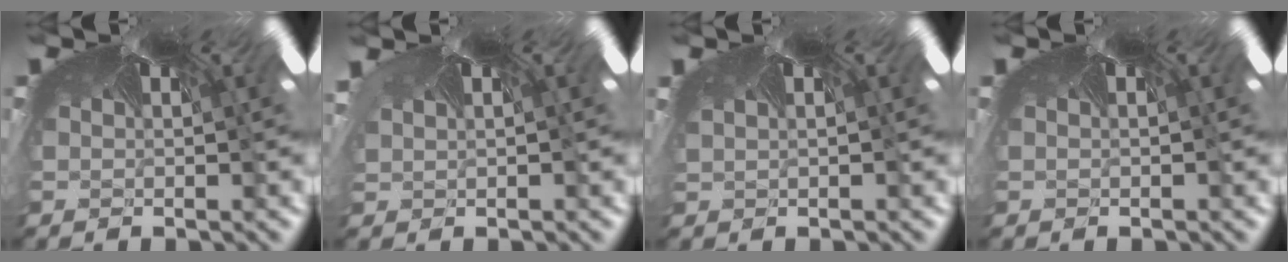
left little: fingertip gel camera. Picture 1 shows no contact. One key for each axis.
{"total": 1.2, "fx": -0.8, "fy": -0.3, "fz": -0.8, "tx": 0.004, "ty": -0.015, "tz": -0.004}
{"total": 0.9, "fx": -0.8, "fy": -0.4, "fz": 0.0, "tx": 0.006, "ty": -0.014, "tz": -0.006}
{"total": 0.0}